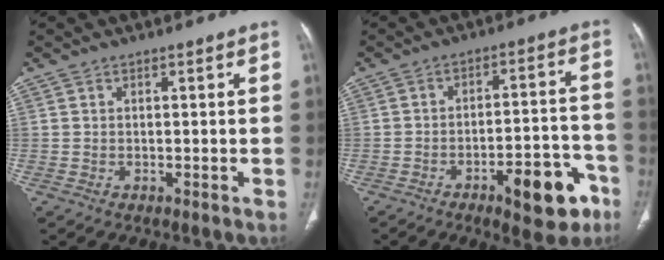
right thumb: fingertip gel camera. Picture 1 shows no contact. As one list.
[{"total": 13.0, "force": [-7.0, 4.8, 9.9], "torque": [-0.107, 0.045, -0.094]}]